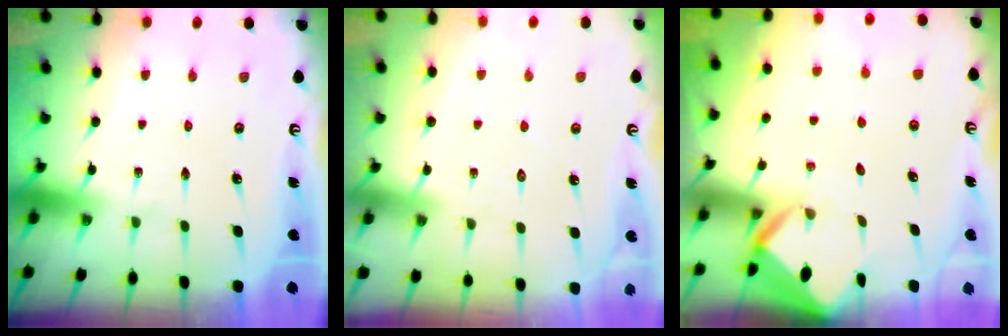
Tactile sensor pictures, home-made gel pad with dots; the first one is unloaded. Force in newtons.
{"total": 3.0, "press": 3.0, "slide": 0.3}
{"total": 3.2, "press": 3.2, "slide": 0.1}